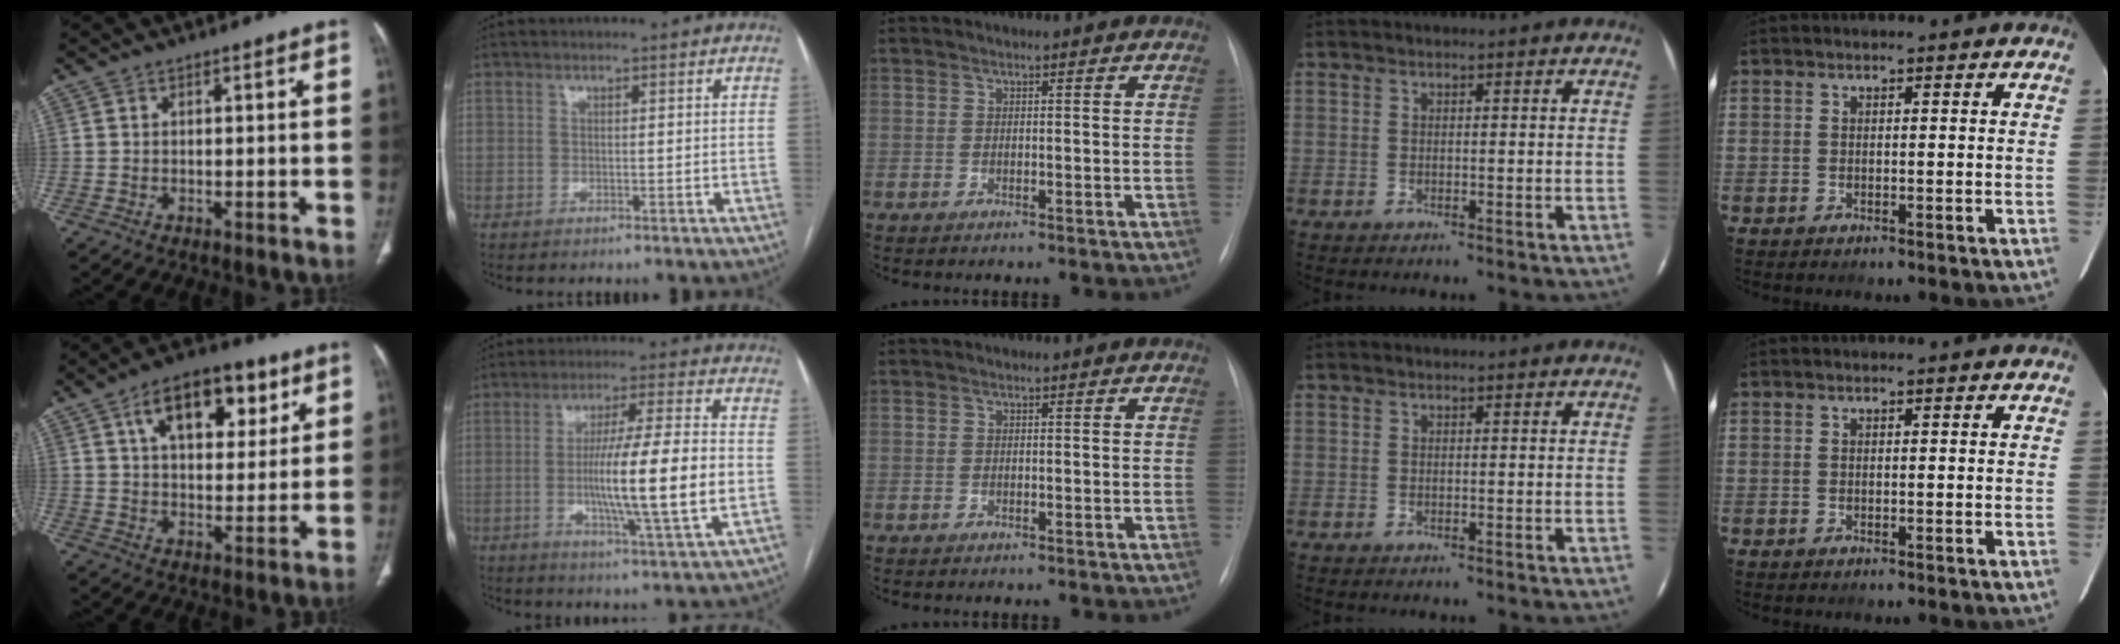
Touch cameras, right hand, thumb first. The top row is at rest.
{"thumb": {"total": 15.4, "force": [6.9, 8.3, 11.0], "torque": [-0.128, -0.011, 0.110]}, "index": {"total": 15.2, "force": [-1.8, 0.1, 15.1], "torque": [-0.259, -0.007, -0.035]}}